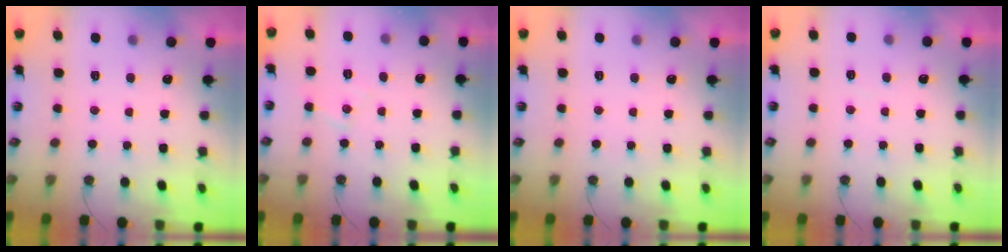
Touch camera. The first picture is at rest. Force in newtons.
{"total": 6.0, "press": 6.0, "slide": 0.5}
{"total": 0.0}
{"total": 2.9, "press": 2.8, "slide": 0.5}